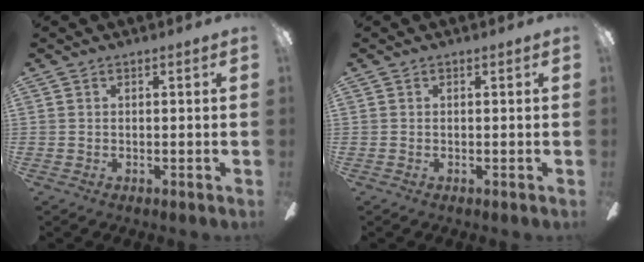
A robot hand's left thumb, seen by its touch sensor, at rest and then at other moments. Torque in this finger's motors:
{"motor_torque": [-0.17, 0.01, 0.09, -0.02, 0.00]}